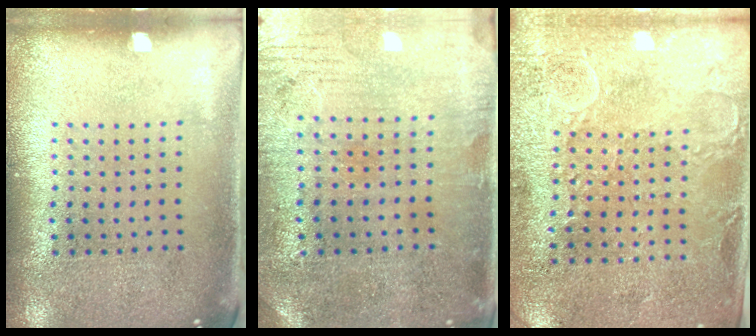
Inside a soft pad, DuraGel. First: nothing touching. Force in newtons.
{"total": 0.6, "press": 0.4, "slide": 0.5}
{"total": 2.7, "press": 2.5, "slide": 0.9}